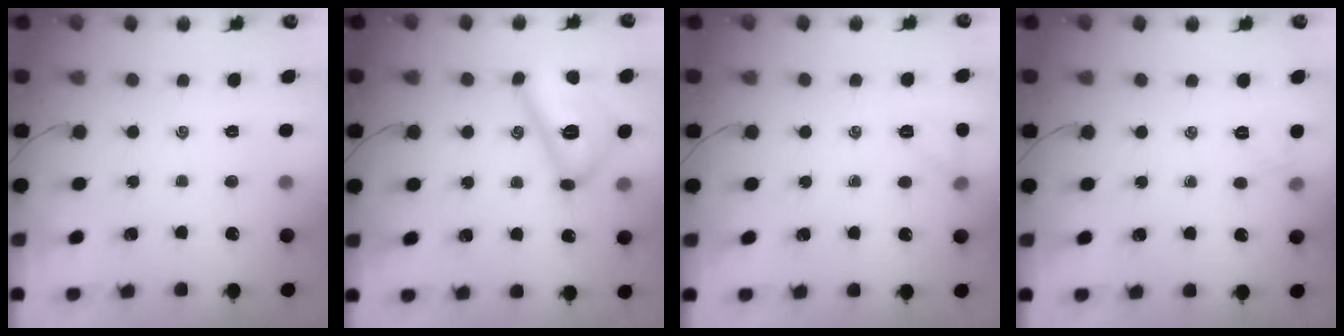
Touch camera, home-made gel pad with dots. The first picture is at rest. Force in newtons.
{"total": 13.0, "press": 12.9, "slide": 1.6}
{"total": 6.0, "press": 5.8, "slide": 1.5}
{"total": 4.1, "press": 3.9, "slide": 1.4}